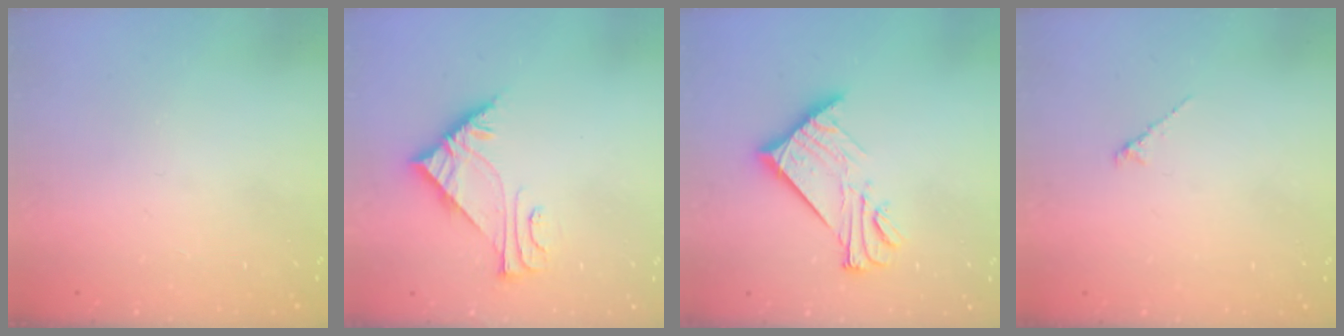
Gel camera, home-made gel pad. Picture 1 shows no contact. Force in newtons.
{"total": 6.0, "press": 6.0, "slide": 0.7}
{"total": 12.0, "press": 12.0, "slide": 0.6}
{"total": 1.2, "press": 1.1, "slide": 0.4}